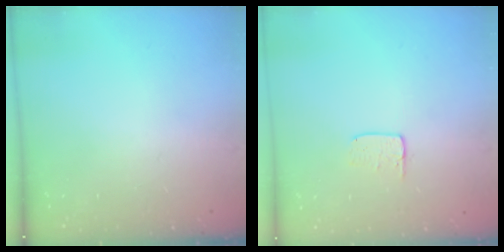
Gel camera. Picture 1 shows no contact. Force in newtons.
{"total": 3.4, "press": 3.4, "slide": 0.3}